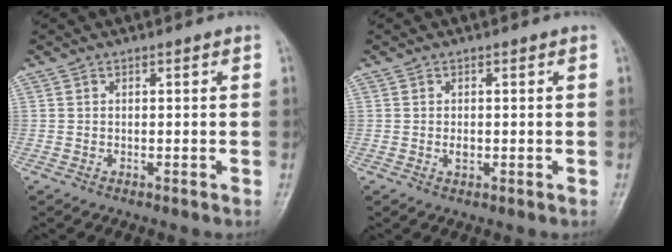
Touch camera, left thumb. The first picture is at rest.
{"total": 1.1, "force": [0.0, 0.8, 0.7], "torque": [-0.006, 0.000, 0.000]}